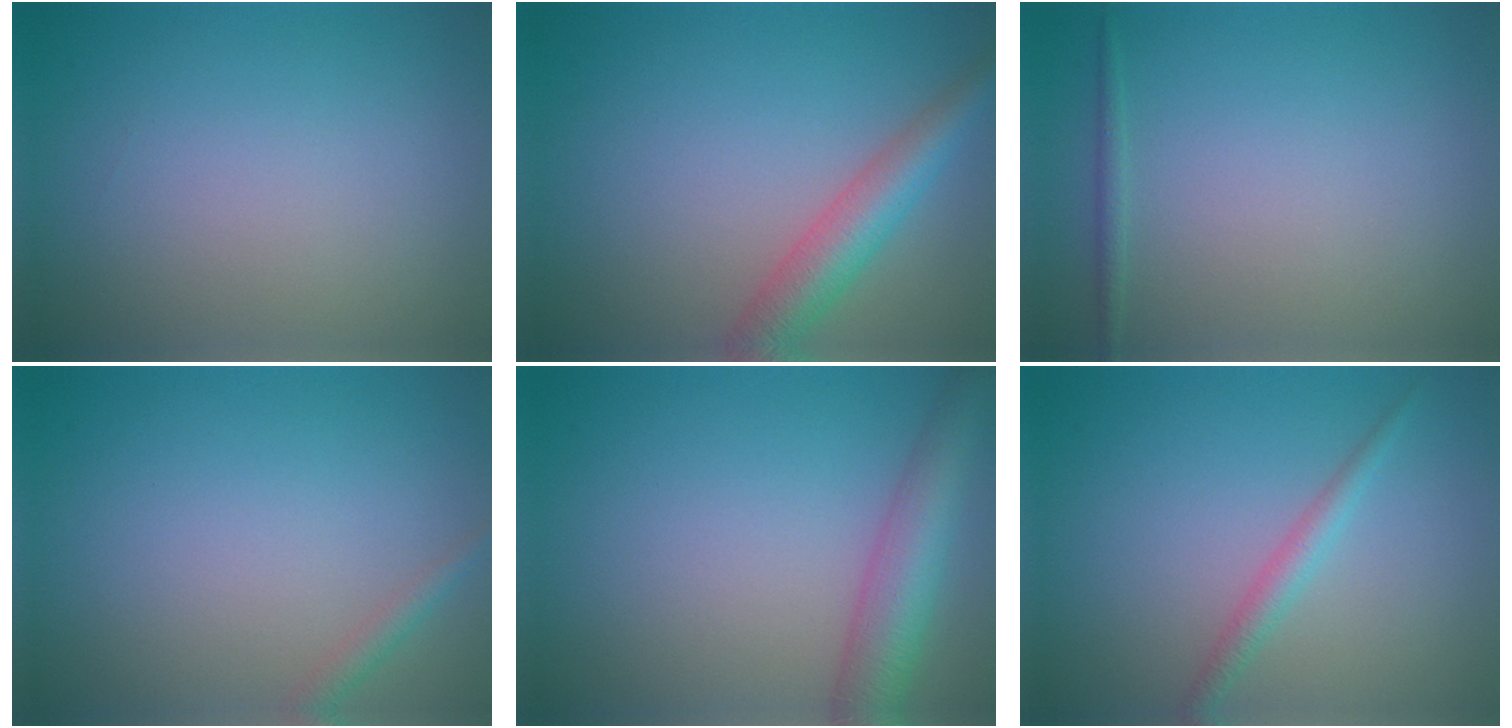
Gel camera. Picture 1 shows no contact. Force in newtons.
{"total": 4.6, "press": 4.6, "slide": 0.1}
{"total": 0.8, "press": 0.8, "slide": 0.1}
{"total": 1.3, "press": 1.3, "slide": 0.0}
{"total": 5.6, "press": 5.6, "slide": 0.1}
{"total": 1.8, "press": 1.8, "slide": 0.1}